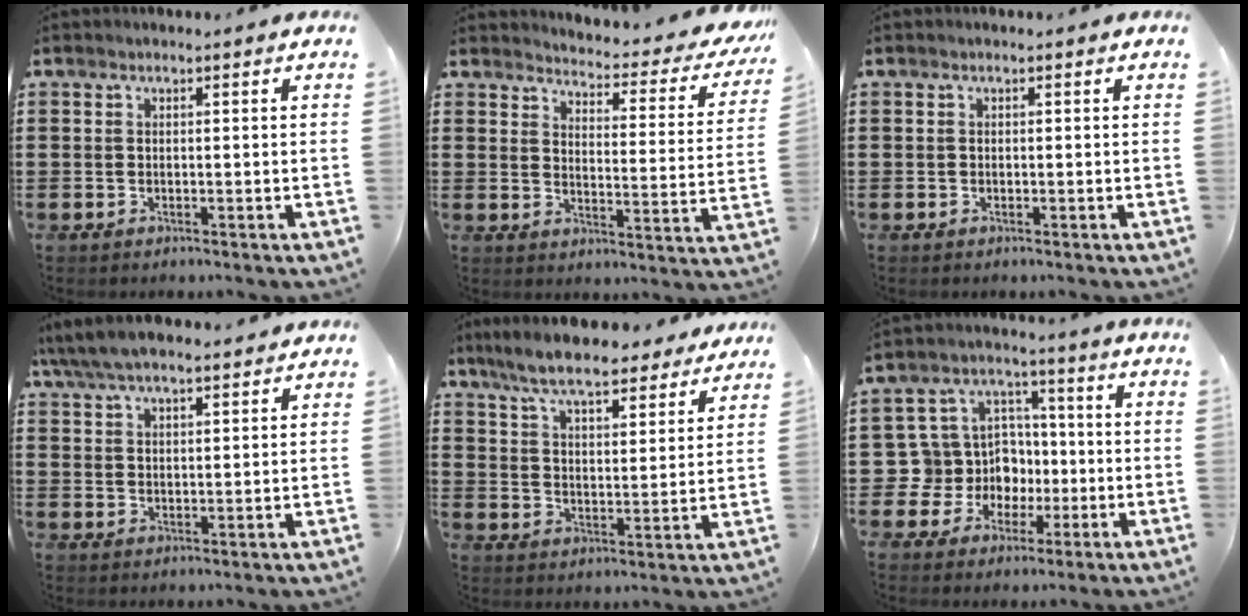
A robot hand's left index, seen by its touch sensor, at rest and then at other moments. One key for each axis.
{"total": 3.3, "fx": 3.1, "fy": 0.1, "fz": 1.1, "tx": -0.035, "ty": -0.034, "tz": 0.045}
{"total": 0.0}
{"total": 5.6, "fx": 5.0, "fy": 1.2, "fz": 2.2, "tx": -0.058, "ty": -0.009, "tz": 0.091}
{"total": 8.1, "fx": 7.3, "fy": 0.9, "fz": 3.3, "tx": -0.092, "ty": -0.030, "tz": 0.131}
{"total": 9.8, "fx": -0.6, "fy": 9.5, "fz": 2.6, "tx": -0.106, "ty": -0.001, "tz": -0.001}